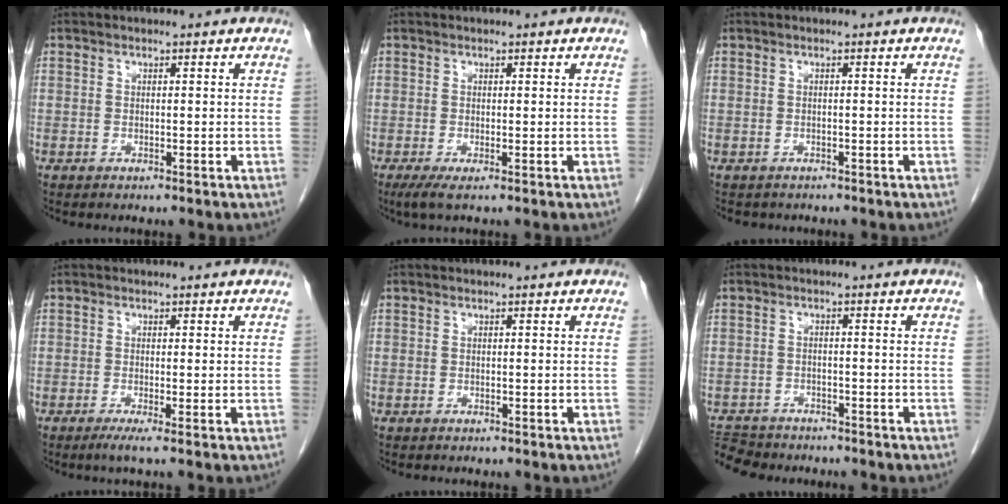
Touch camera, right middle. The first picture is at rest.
{"total": 2.1, "force": [-1.2, 0.1, 1.7], "torque": [-0.036, -0.009, -0.021]}
{"total": 2.4, "force": [-2.1, 1.2, 0.3], "torque": [-0.011, 0.000, -0.028]}
{"total": 1.8, "force": [-1.0, -0.3, 1.5], "torque": [-0.024, -0.005, -0.018]}
{"total": 0.0}
{"total": 8.2, "force": [-7.4, 3.3, 1.6], "torque": [-0.043, -0.002, -0.115]}